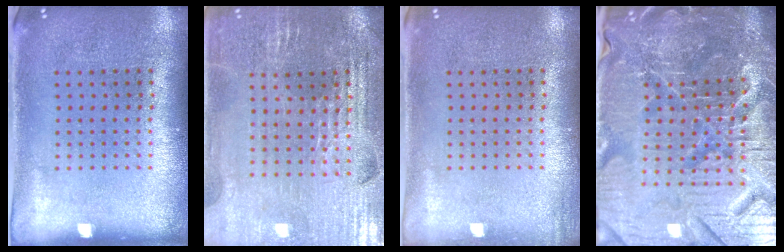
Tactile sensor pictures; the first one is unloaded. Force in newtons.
{"total": 2.9, "press": 2.9, "slide": 0.5}
{"total": 0.8, "press": 0.7, "slide": 0.1}
{"total": 6.5, "press": 5.9, "slide": 2.5}